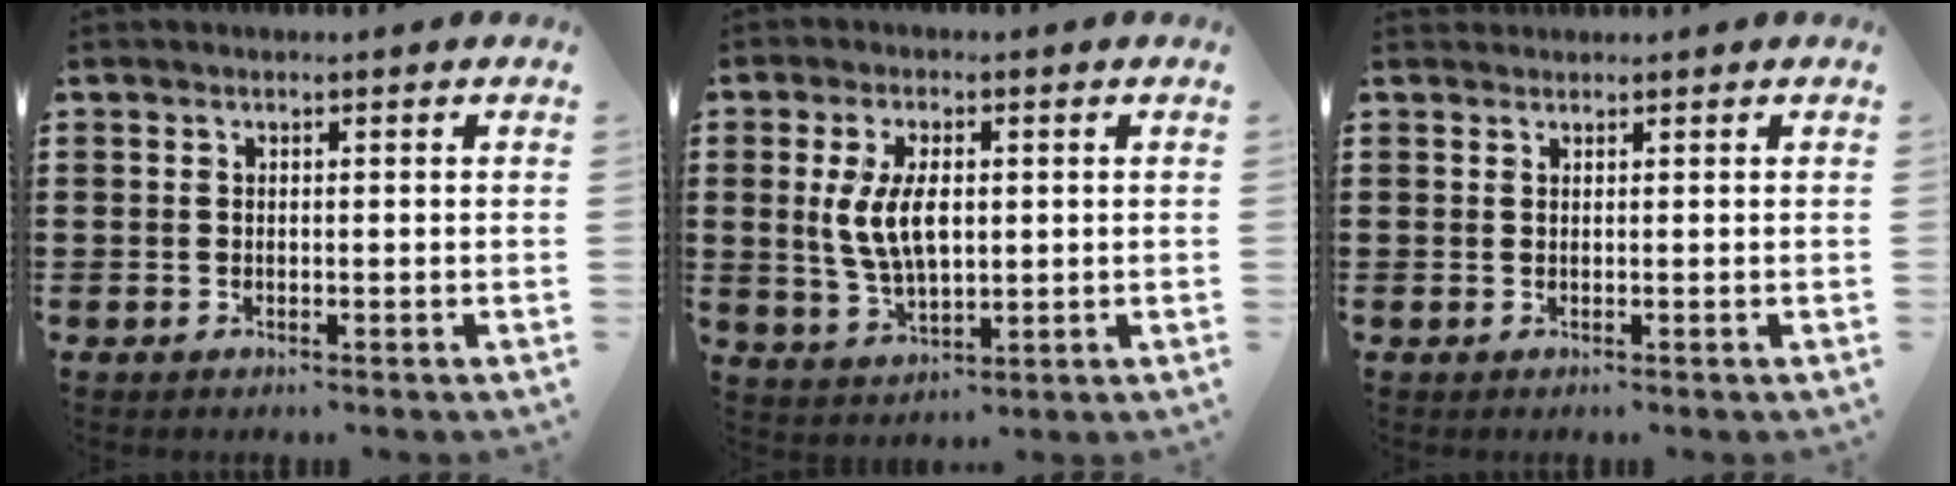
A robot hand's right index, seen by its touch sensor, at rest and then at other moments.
{"total": 7.4, "force": [0.8, 3.6, 6.4], "torque": [-0.139, 0.006, 0.010]}
{"total": 0.8, "force": [0.7, 0.3, -0.1], "torque": [0.003, 0.003, 0.013]}